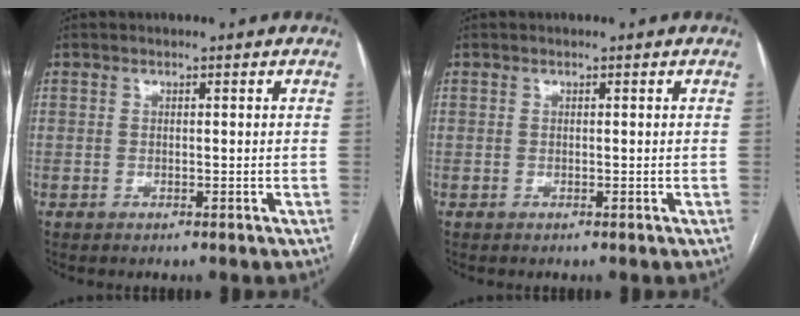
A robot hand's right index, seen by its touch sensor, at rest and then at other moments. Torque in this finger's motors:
{"motor_torque": [0.00, 0.00, 0.00, 0.00]}